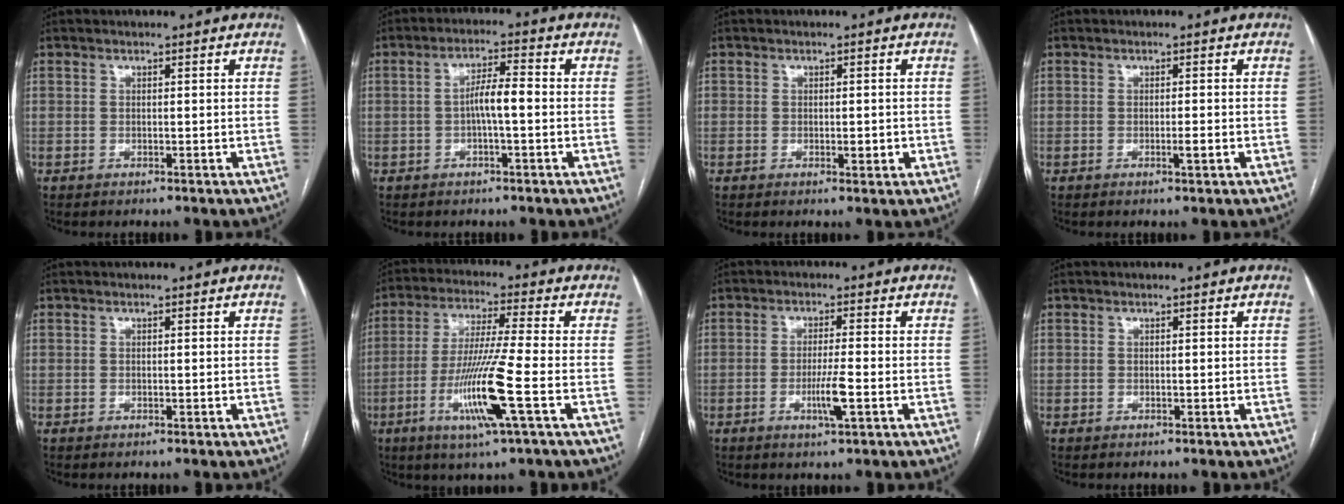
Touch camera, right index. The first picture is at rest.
{"total": 4.7, "force": [-0.7, 0.7, 4.6], "torque": [-0.083, 0.013, -0.010]}
{"total": 1.9, "force": [-0.4, 0.9, 1.7], "torque": [-0.024, 0.001, 0.000]}
{"total": 1.5, "force": [-0.4, 0.2, 1.5], "torque": [-0.026, 0.000, -0.003]}
{"total": 0.0}
{"total": 12.2, "force": [-4.0, -1.0, 11.5], "torque": [-0.230, -0.019, -0.078]}
{"total": 4.3, "force": [-1.4, -0.1, 4.1], "torque": [-0.079, -0.007, -0.023]}
{"total": 0.0}